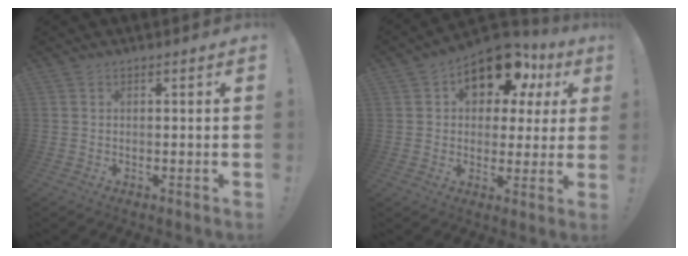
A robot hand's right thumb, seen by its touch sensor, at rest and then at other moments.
{"total": 14.7, "force": [7.9, 8.6, 8.9], "torque": [-0.123, -0.045, 0.137]}